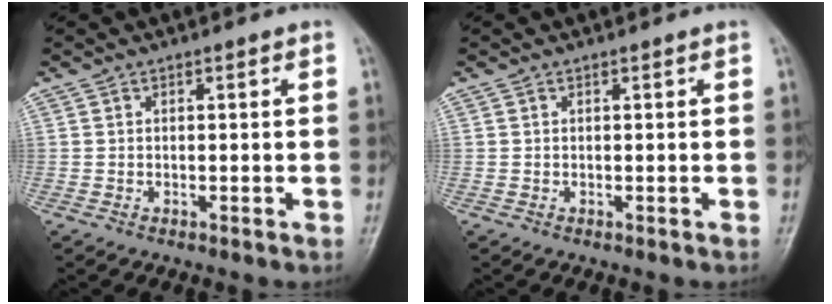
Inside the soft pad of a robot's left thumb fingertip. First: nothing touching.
{"total": 0.0}